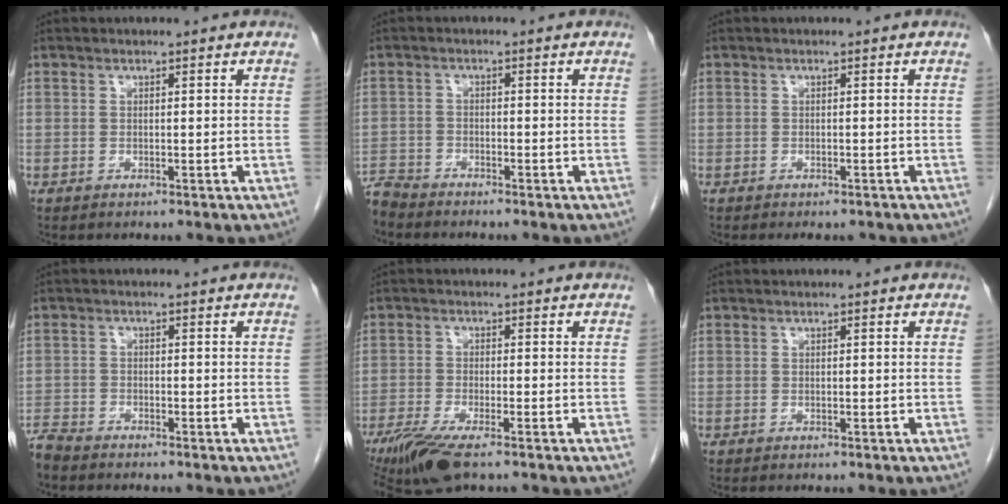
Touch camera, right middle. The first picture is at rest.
{"total": 4.0, "force": [-4.0, 0.3, 0.1], "torque": [0.007, -0.014, -0.076]}
{"total": 2.9, "force": [-2.5, 1.2, 1.0], "torque": [-0.010, -0.004, -0.029]}
{"total": 3.6, "force": [-3.5, 0.4, 0.7], "torque": [-0.006, -0.013, -0.068]}
{"total": 7.8, "force": [-5.5, 1.3, 5.4], "torque": [-0.099, -0.019, -0.097]}
{"total": 0.0}